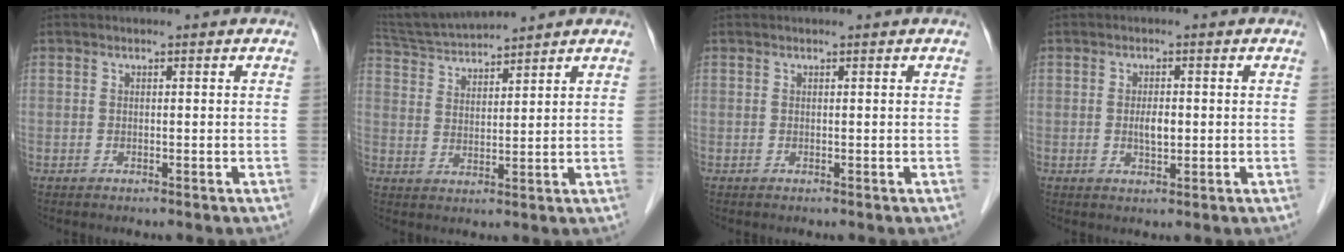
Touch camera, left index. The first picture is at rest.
{"total": 8.4, "force": [8.0, -0.3, 2.5], "torque": [-0.054, 0.021, 0.151]}
{"total": 0.0}
{"total": 2.4, "force": [-0.4, 0.9, 2.2], "torque": [-0.042, -0.005, -0.006]}